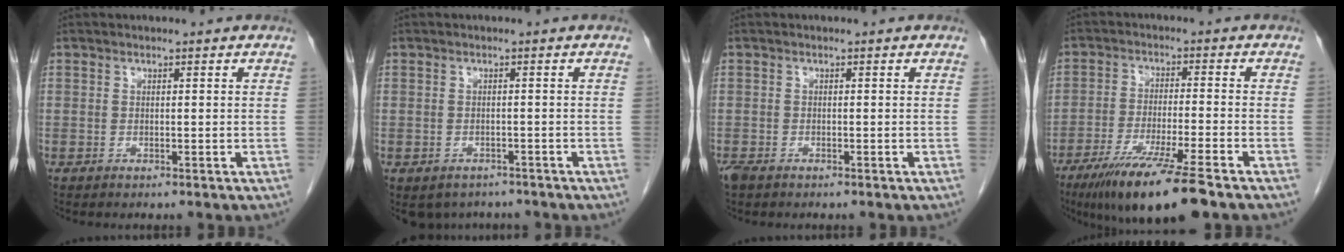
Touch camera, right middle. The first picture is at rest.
{"total": 5.0, "force": [-4.0, 2.8, 0.6], "torque": [0.002, 0.006, -0.051]}
{"total": 1.7, "force": [-1.3, 0.8, 0.8], "torque": [-0.021, -0.003, -0.021]}
{"total": 12.6, "force": [-8.7, 0.0, 9.1], "torque": [-0.157, -0.037, -0.144]}